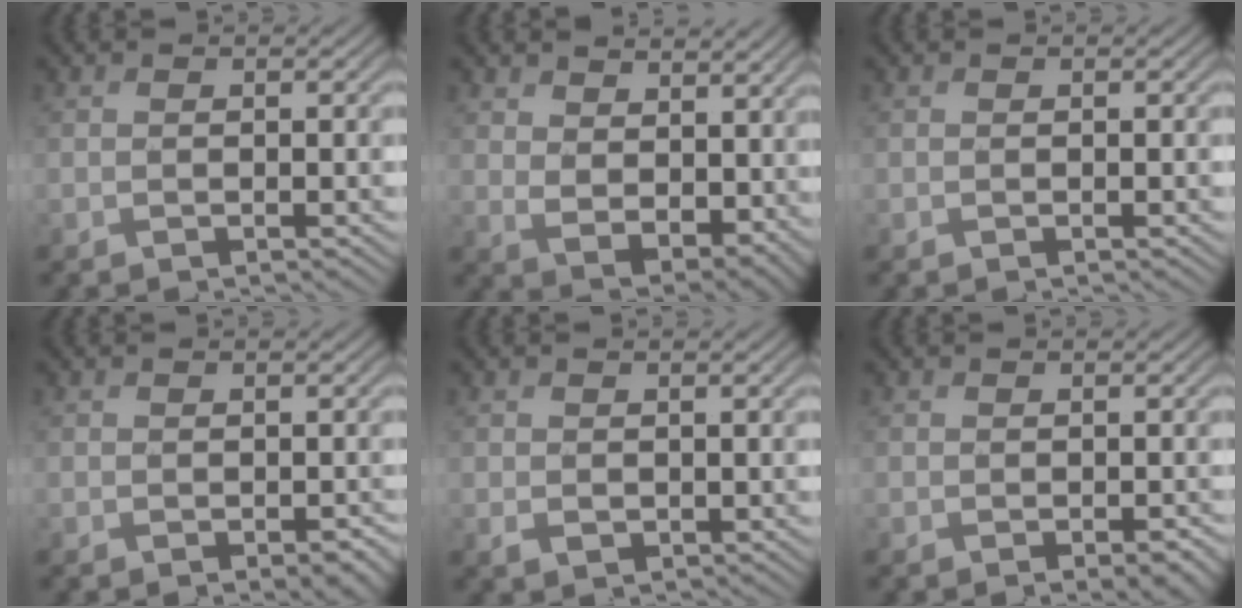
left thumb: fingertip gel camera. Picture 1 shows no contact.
{"total": 8.5, "force": [4.8, 4.8, 5.1], "torque": [-0.115, -0.015, 0.099]}
{"total": 0.0}
{"total": 1.7, "force": [-0.4, 1.0, 1.3], "torque": [-0.022, -0.005, -0.003]}
{"total": 1.4, "force": [0.6, 1.1, 0.7], "torque": [-0.017, -0.005, 0.015]}
{"total": 1.6, "force": [-0.4, 0.9, 1.3], "torque": [-0.020, -0.006, -0.004]}